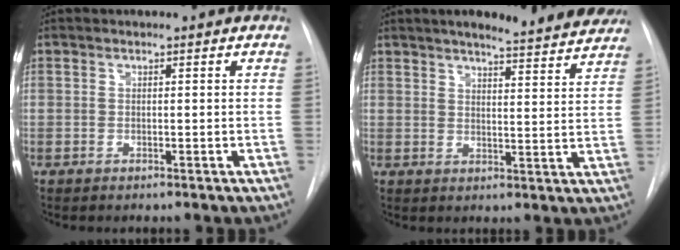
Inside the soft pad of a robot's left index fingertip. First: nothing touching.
{"total": 17.1, "force": [15.4, 2.6, 6.7], "torque": [-0.088, -0.014, 0.182]}